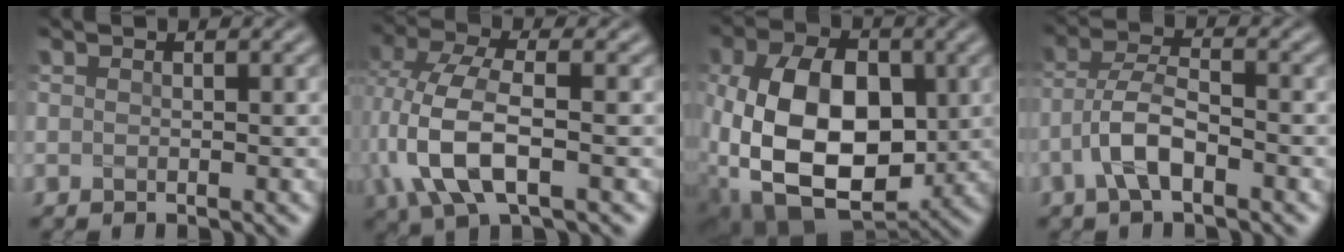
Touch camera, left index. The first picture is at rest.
{"total": 7.3, "force": [-1.0, 3.4, 6.4], "torque": [-0.147, 0.013, -0.029]}
{"total": 14.2, "force": [-0.8, 9.4, 10.5], "torque": [-0.205, -0.013, -0.009]}
{"total": 4.2, "force": [-1.9, 1.5, 3.4], "torque": [-0.068, 0.013, -0.046]}